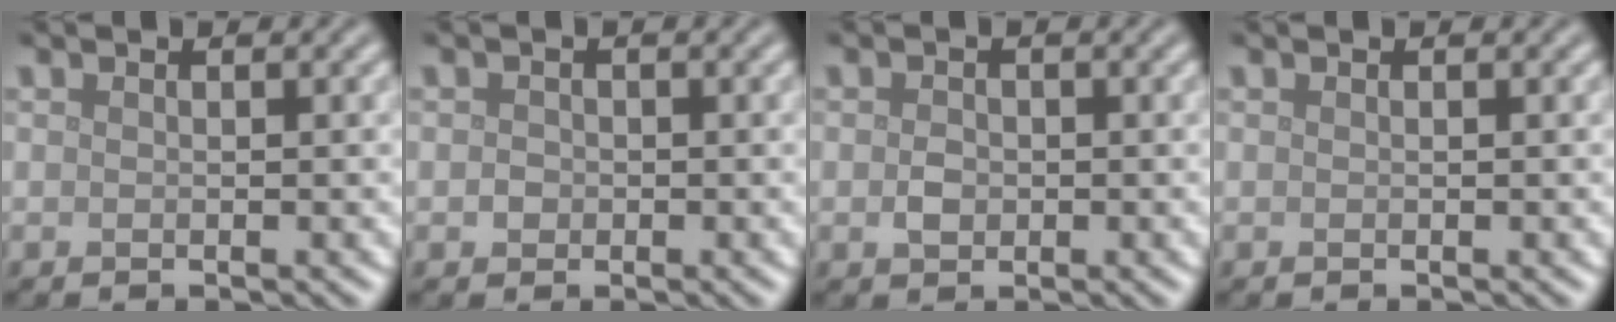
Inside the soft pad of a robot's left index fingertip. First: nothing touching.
{"total": 0.9, "force": [-0.2, 0.8, 0.3], "torque": [-0.001, -0.003, -0.005]}
{"total": 1.5, "force": [-0.2, 1.1, 0.9], "torque": [-0.018, -0.001, -0.007]}
{"total": 0.0}